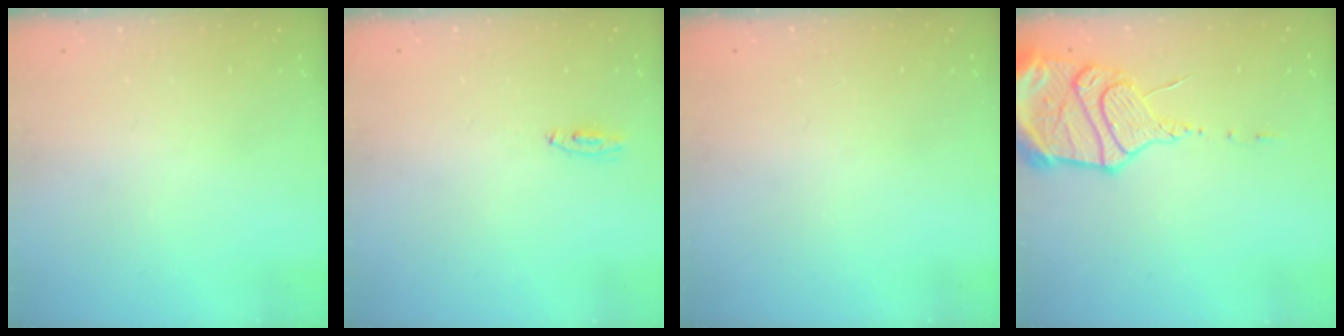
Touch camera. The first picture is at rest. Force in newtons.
{"total": 3.1, "press": 2.8, "slide": 1.3}
{"total": 0.0}
{"total": 17.0, "press": 16.9, "slide": 1.6}